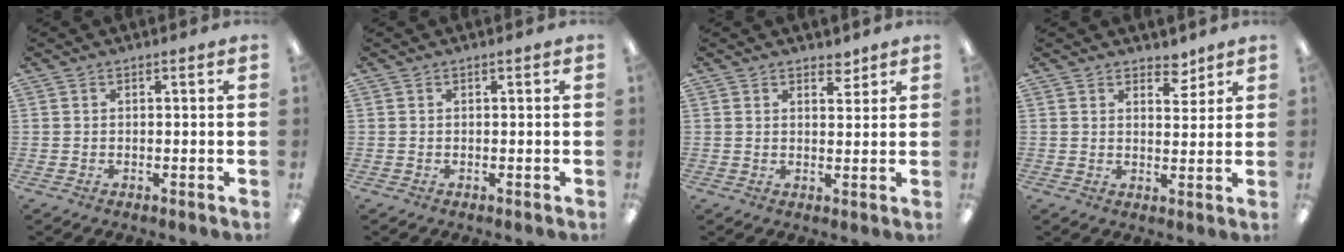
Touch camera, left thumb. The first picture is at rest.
{"total": 0.0}
{"total": 3.3, "force": [2.7, 1.5, 0.9], "torque": [0.002, -0.015, 0.046]}
{"total": 4.7, "force": [3.9, 2.2, 1.4], "torque": [0.004, -0.028, 0.064]}